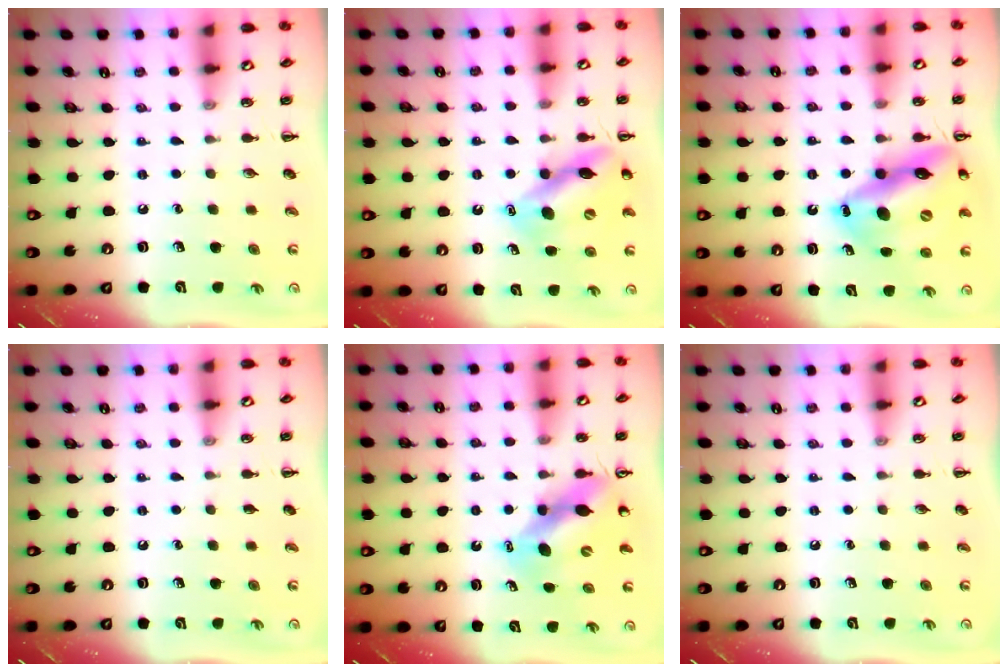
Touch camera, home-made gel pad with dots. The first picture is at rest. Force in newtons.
{"total": 12.2, "press": 11.9, "slide": 2.8}
{"total": 19.6, "press": 19.1, "slide": 4.4}
{"total": 0.0}
{"total": 10.7, "press": 10.2, "slide": 3.1}
{"total": 0.0}